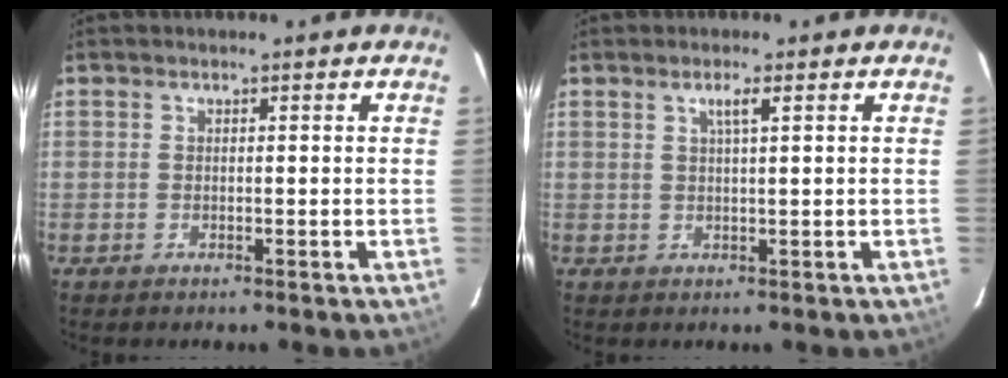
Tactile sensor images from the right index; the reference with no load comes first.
{"total": 2.0, "force": [0.9, -0.2, 1.7], "torque": [-0.030, 0.000, 0.017]}